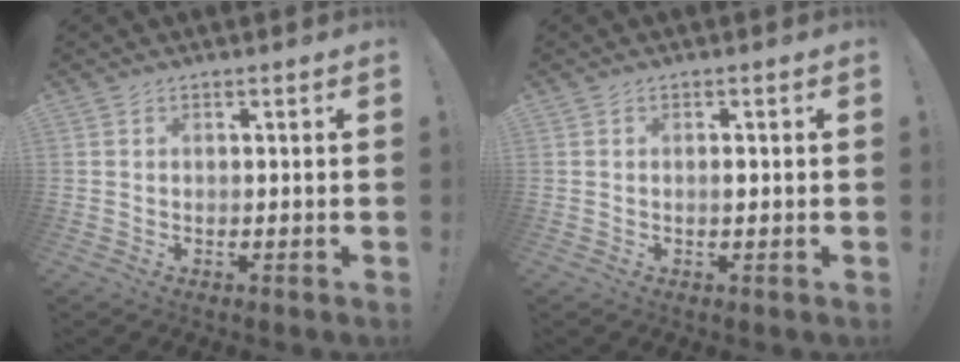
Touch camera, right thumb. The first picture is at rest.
{"total": 0.9, "force": [-0.1, 0.4, 0.8], "torque": [-0.012, 0.001, -0.004]}